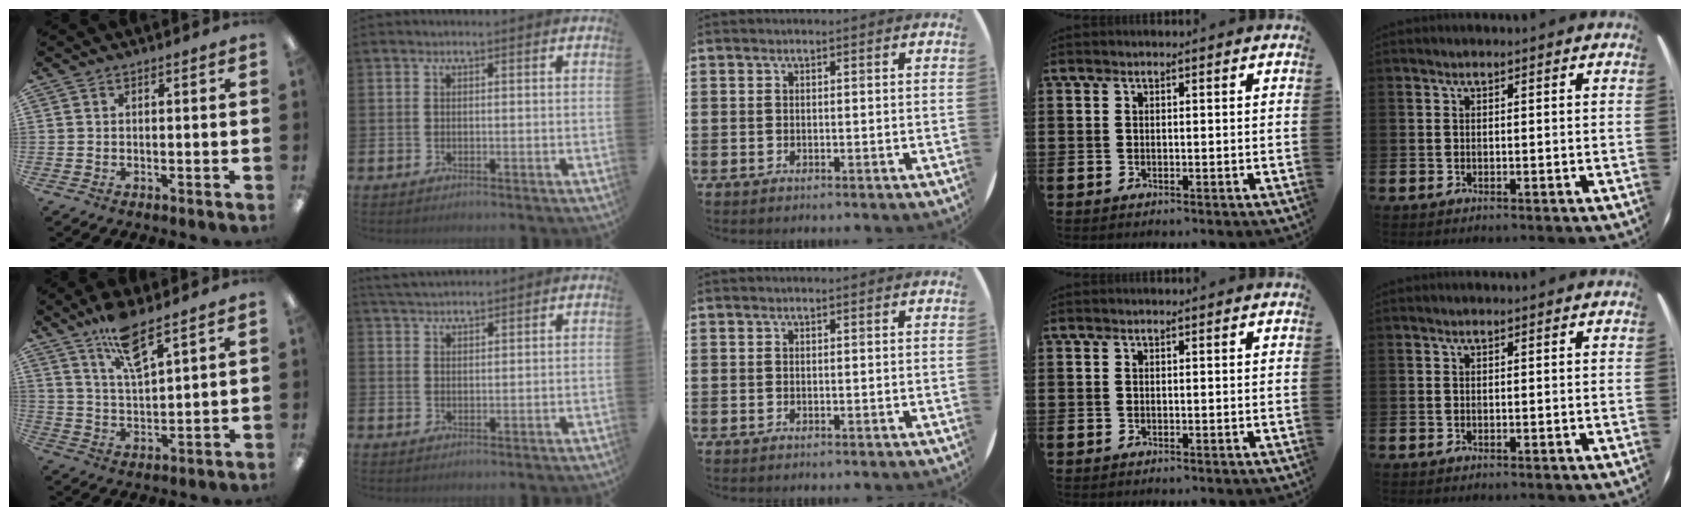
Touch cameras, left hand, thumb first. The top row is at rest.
{"thumb": {"total": 10.5, "force": [7.6, 3.1, 6.6], "torque": [-0.114, -0.035, 0.133]}, "index": {"total": 3.6, "force": [3.5, 0.5, 0.7], "torque": [-0.021, -0.011, 0.065]}}